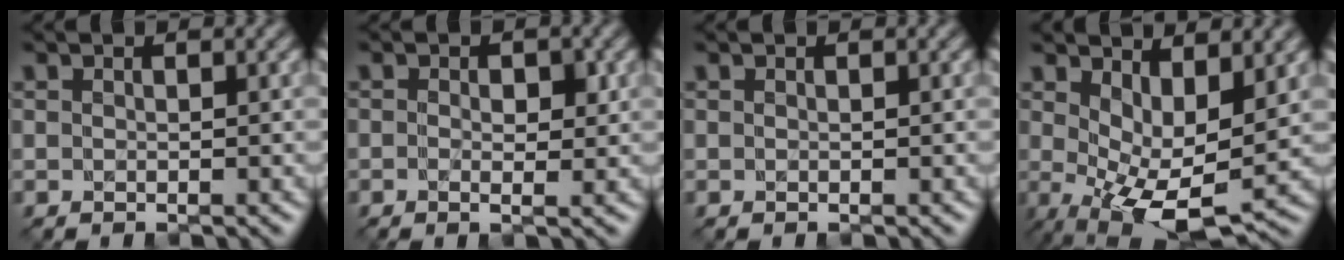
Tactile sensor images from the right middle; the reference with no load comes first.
{"total": 1.8, "force": [0.2, 0.8, 1.6], "torque": [-0.027, -0.003, 0.001]}
{"total": 0.0}
{"total": 6.5, "force": [0.4, 3.1, 5.7], "torque": [-0.112, -0.015, 0.013]}